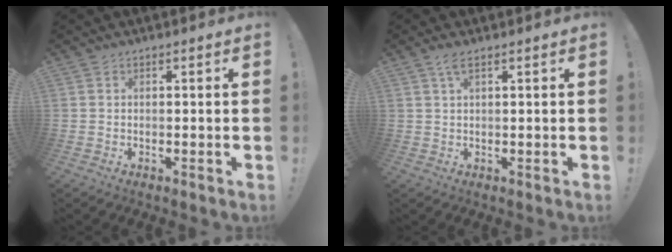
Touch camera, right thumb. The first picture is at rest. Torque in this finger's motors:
{"motor_torque": [-0.16, -0.23, 0.23, -0.07, 0.04]}